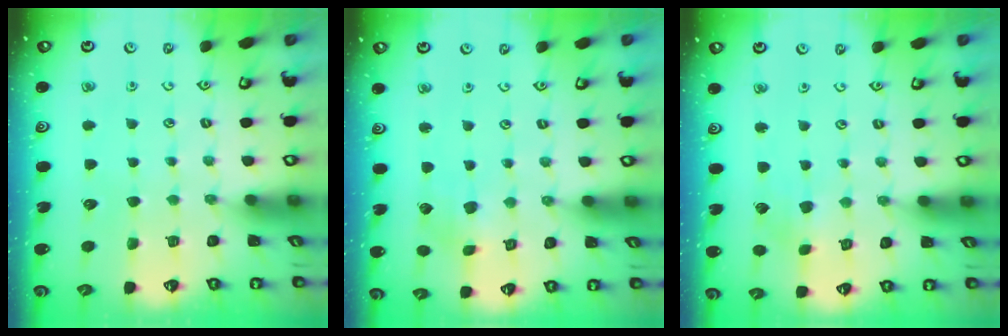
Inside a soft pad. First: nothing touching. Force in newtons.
{"total": 2.9, "press": 2.9, "slide": 0.2}
{"total": 2.5, "press": 2.4, "slide": 0.5}